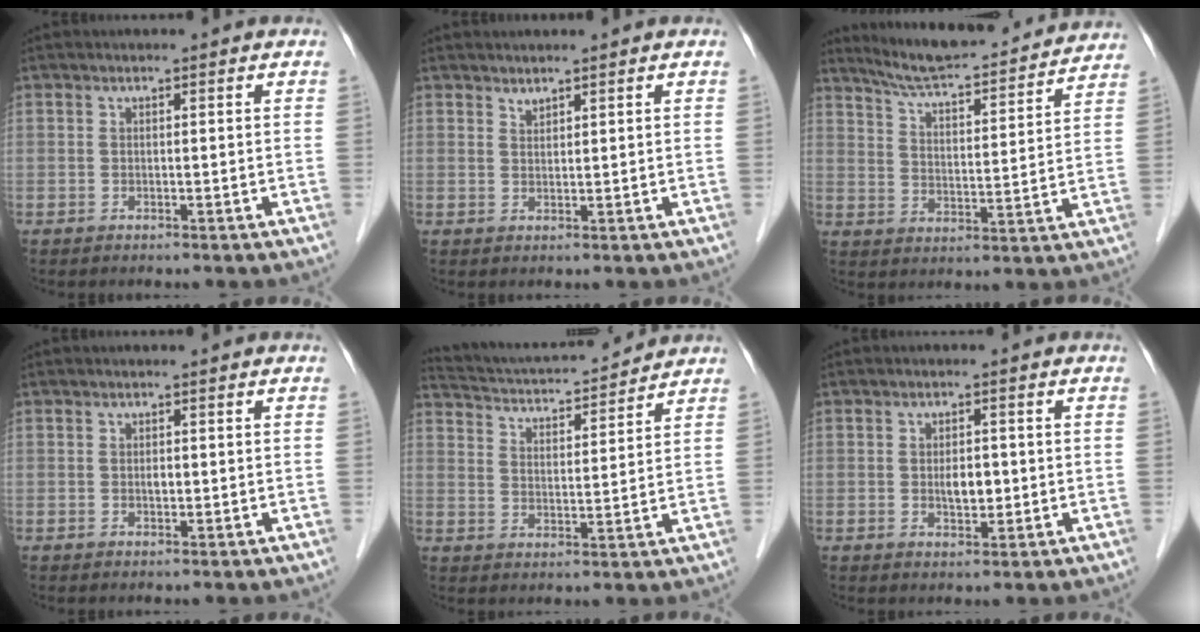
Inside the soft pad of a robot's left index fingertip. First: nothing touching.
{"total": 0.8, "force": [0.8, 0.0, 0.1], "torque": [-0.001, -0.003, 0.015]}
{"total": 18.8, "force": [17.5, 1.9, 6.6], "torque": [-0.101, 0.002, 0.245]}
{"total": 0.7, "force": [0.0, 0.4, 0.6], "torque": [-0.010, 0.002, -0.001]}
{"total": 13.9, "force": [13.2, 1.5, 3.9], "torque": [-0.073, 0.023, 0.207]}
{"total": 3.0, "force": [-0.2, 1.4, 2.6], "torque": [-0.043, 0.001, -0.001]}